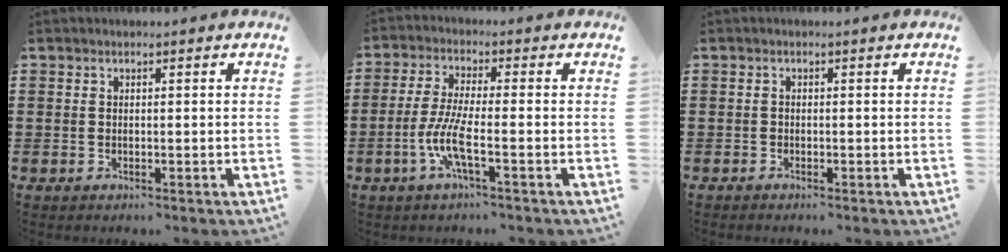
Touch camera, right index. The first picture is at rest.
{"total": 6.7, "force": [-2.6, 0.9, 6.2], "torque": [-0.147, -0.018, -0.057]}
{"total": 0.5, "force": [-0.5, 0.1, 0.0], "torque": [-0.002, 0.000, -0.010]}